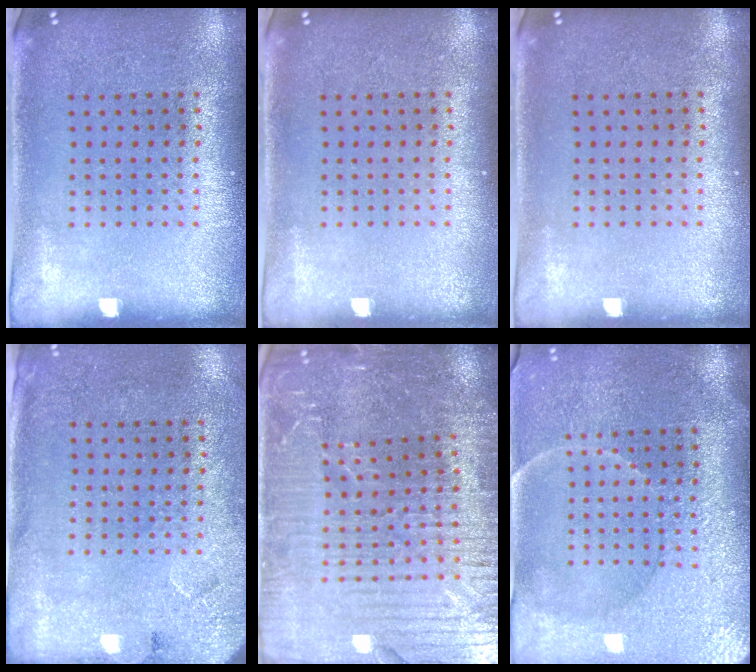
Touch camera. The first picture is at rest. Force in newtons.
{"total": 0.0}
{"total": 0.0}
{"total": 2.7, "press": 2.2, "slide": 1.6}
{"total": 4.7, "press": 4.4, "slide": 1.5}
{"total": 3.9, "press": 3.6, "slide": 1.5}